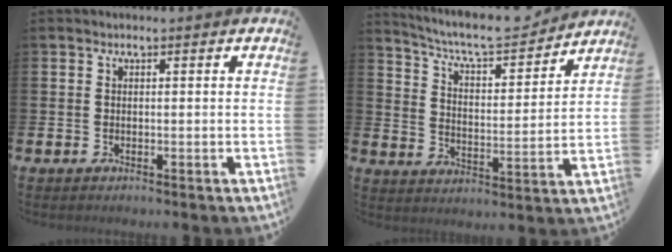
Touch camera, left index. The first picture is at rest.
{"total": 8.3, "force": [7.6, 1.5, 2.9], "torque": [-0.083, -0.050, 0.130]}